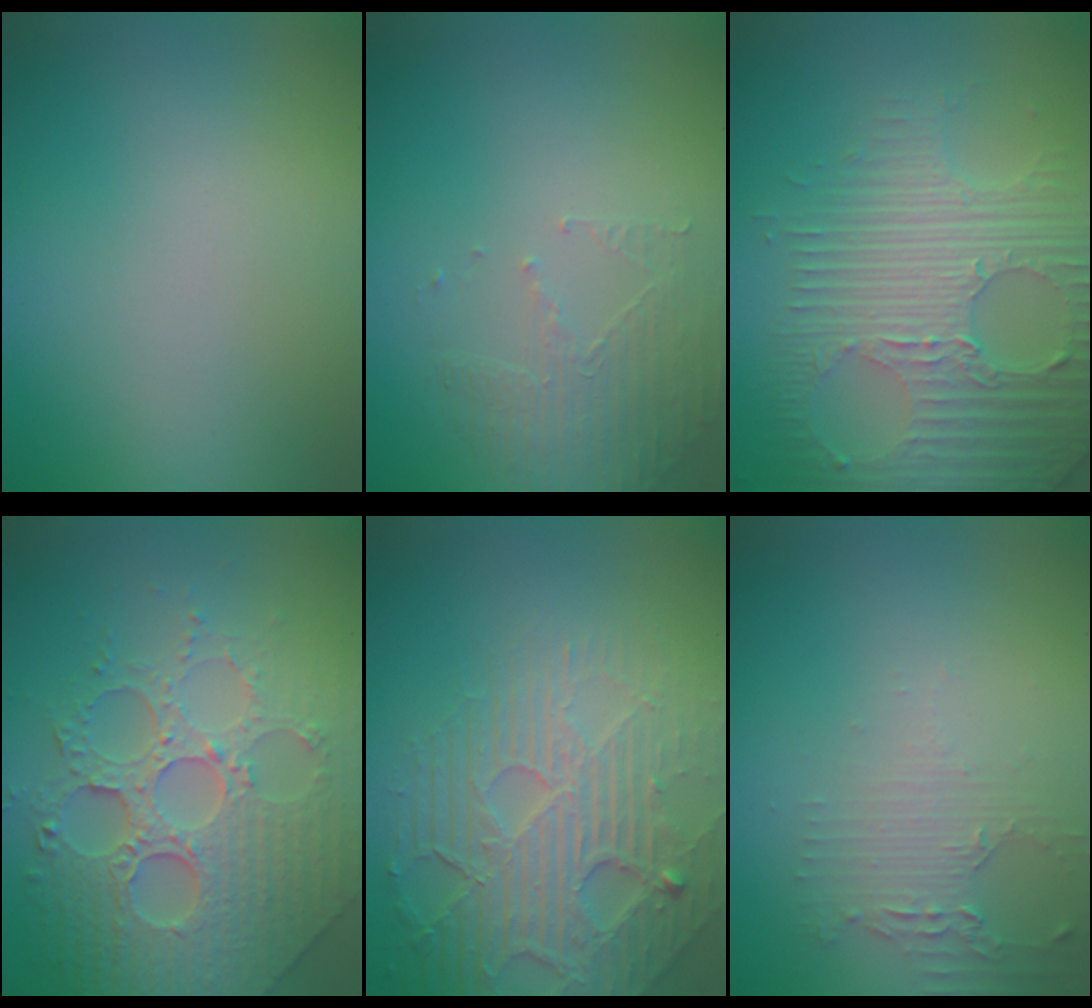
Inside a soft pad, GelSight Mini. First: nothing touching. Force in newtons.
{"total": 1.7, "press": 0.9, "slide": 1.4}
{"total": 7.6, "press": 5.2, "slide": 5.6}
{"total": 8.1, "press": 6.0, "slide": 5.5}
{"total": 7.3, "press": 5.3, "slide": 5.1}
{"total": 2.0, "press": 1.6, "slide": 1.1}